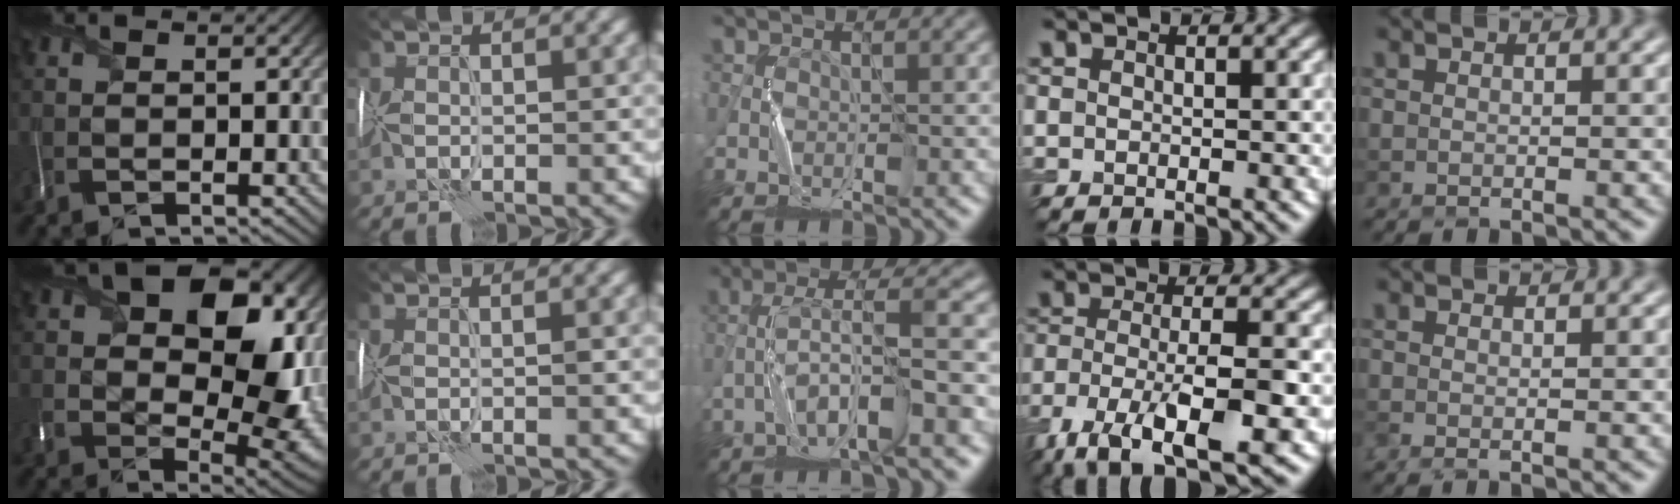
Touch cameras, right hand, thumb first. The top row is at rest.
{"thumb": {"total": 16.2, "force": [3.8, 10.3, 11.9], "torque": [-0.178, -0.012, 0.075]}, "index": {"total": 0.6, "force": [0.2, -0.3, 0.5], "torque": [-0.007, 0.001, 0.003]}, "middle": {"total": 6.0, "force": [-2.5, 0.8, 5.4], "torque": [-0.103, 0.020, -0.050]}, "ring": {"total": 9.4, "force": [-5.0, 2.8, 7.5], "torque": [-0.136, -0.008, -0.094]}, "little": {"total": 0.8, "force": [-0.3, 0.1, 0.8], "torque": [-0.017, -0.007, -0.011]}}